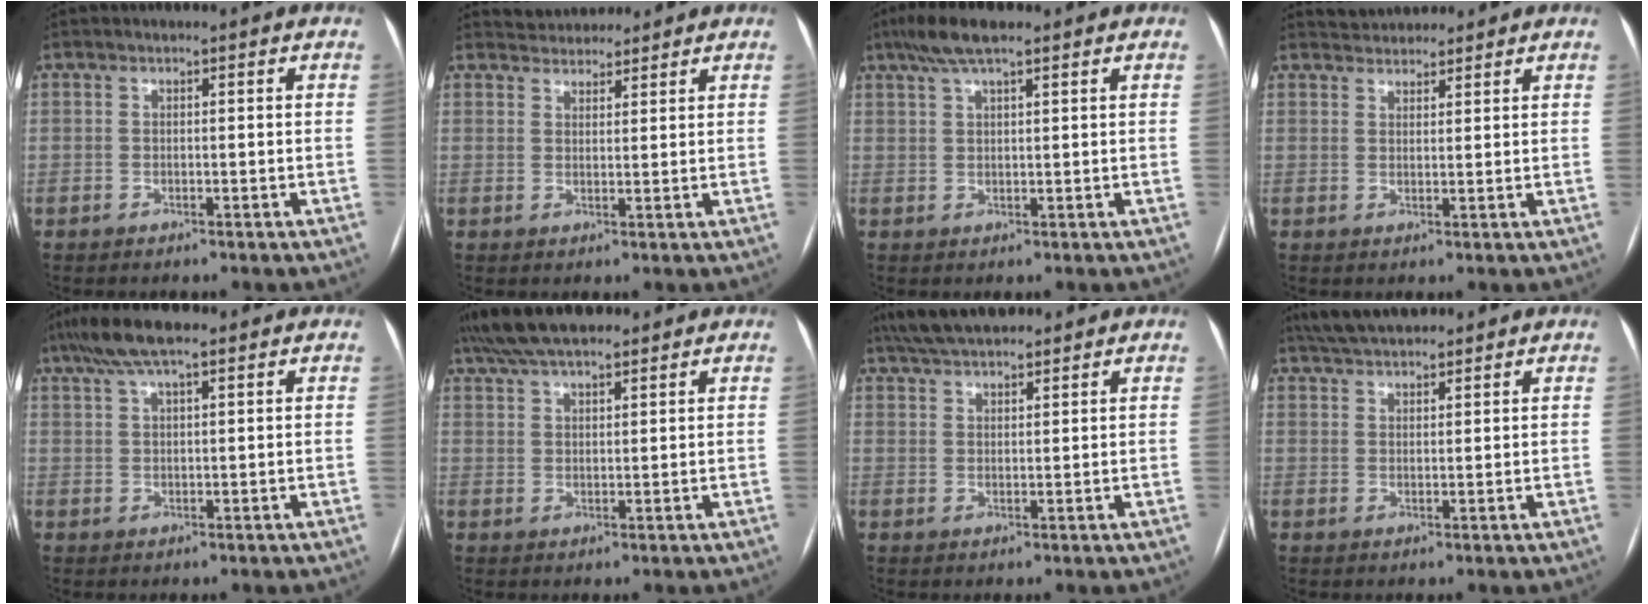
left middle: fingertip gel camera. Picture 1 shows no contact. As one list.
[{"total": 5.0, "force": [4.7, 1.6, 0.6], "torque": [-0.008, 0.025, 0.072]}, {"total": 6.2, "force": [4.3, 1.2, 4.3], "torque": [-0.086, 0.027, 0.076]}, {"total": 4.5, "force": [4.2, 1.5, 0.5], "torque": [-0.007, 0.029, 0.066]}, {"total": 8.1, "force": [5.6, 1.8, 5.6], "torque": [-0.107, 0.036, 0.097]}, {"total": 11.4, "force": [9.3, 3.0, 5.7], "torque": [-0.099, 0.046, 0.157]}, {"total": 9.4, "force": [8.0, 2.3, 4.3], "torque": [-0.071, 0.035, 0.135]}, {"total": 8.2, "force": [7.2, 2.0, 3.5], "torque": [-0.058, 0.034, 0.121]}]